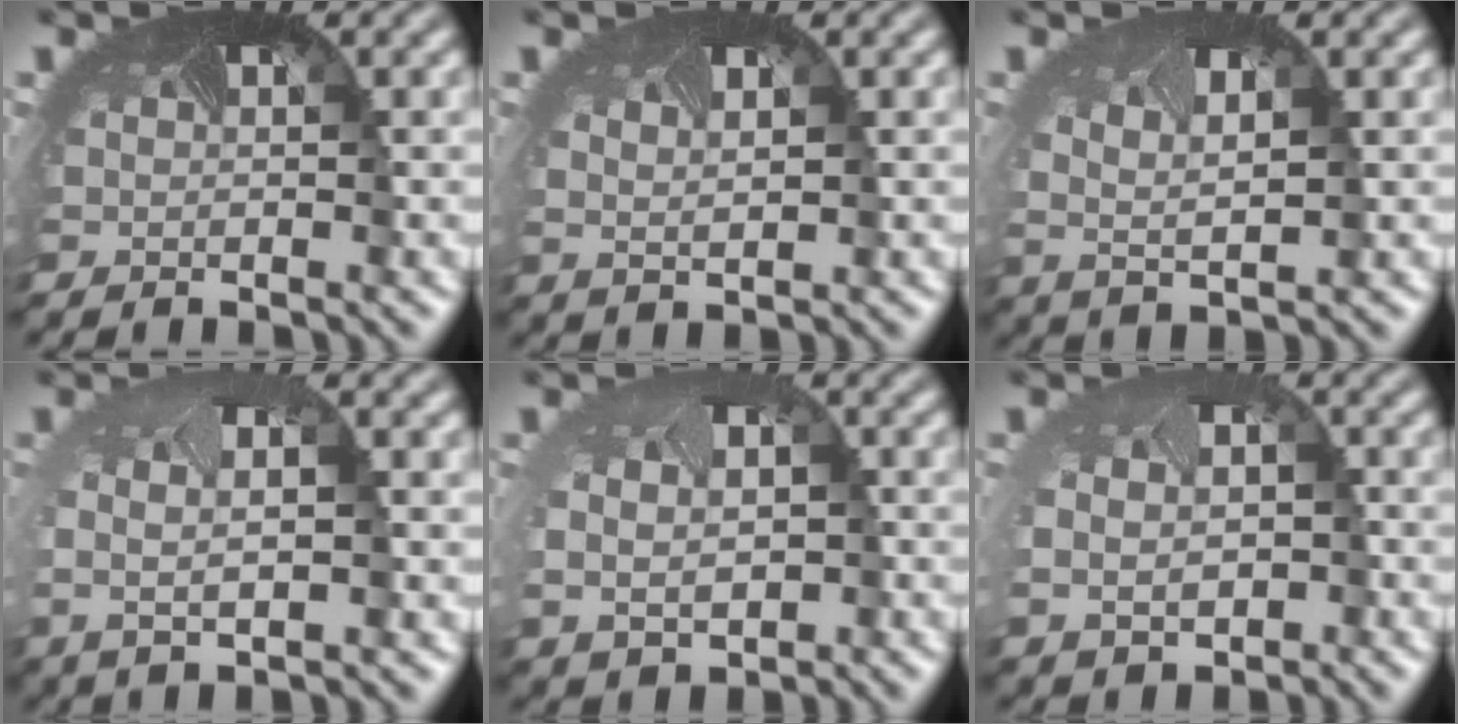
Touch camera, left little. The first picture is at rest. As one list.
[{"total": 0.6, "force": [0.4, -0.1, 0.3], "torque": [-0.013, -0.004, 0.008]}, {"total": 1.3, "force": [0.5, 0.0, 1.3], "torque": [-0.045, -0.007, 0.007]}, {"total": 2.2, "force": [-0.1, 0.7, 2.1], "torque": [-0.057, -0.005, -0.002]}, {"total": 5.4, "force": [-0.6, 4.2, 3.3], "torque": [-0.058, -0.012, -0.006]}, {"total": 4.8, "force": [-1.0, 3.7, 2.9], "torque": [-0.054, -0.018, -0.008]}]